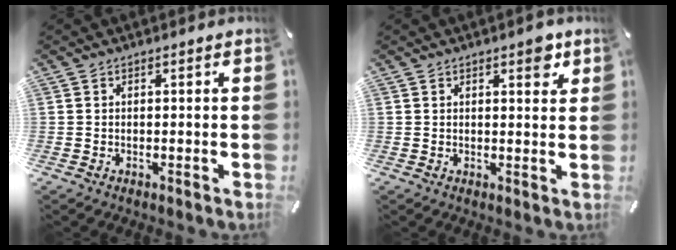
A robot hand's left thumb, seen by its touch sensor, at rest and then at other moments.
{"total": 3.8, "force": [2.3, 1.8, 2.5], "torque": [-0.023, -0.009, 0.032]}